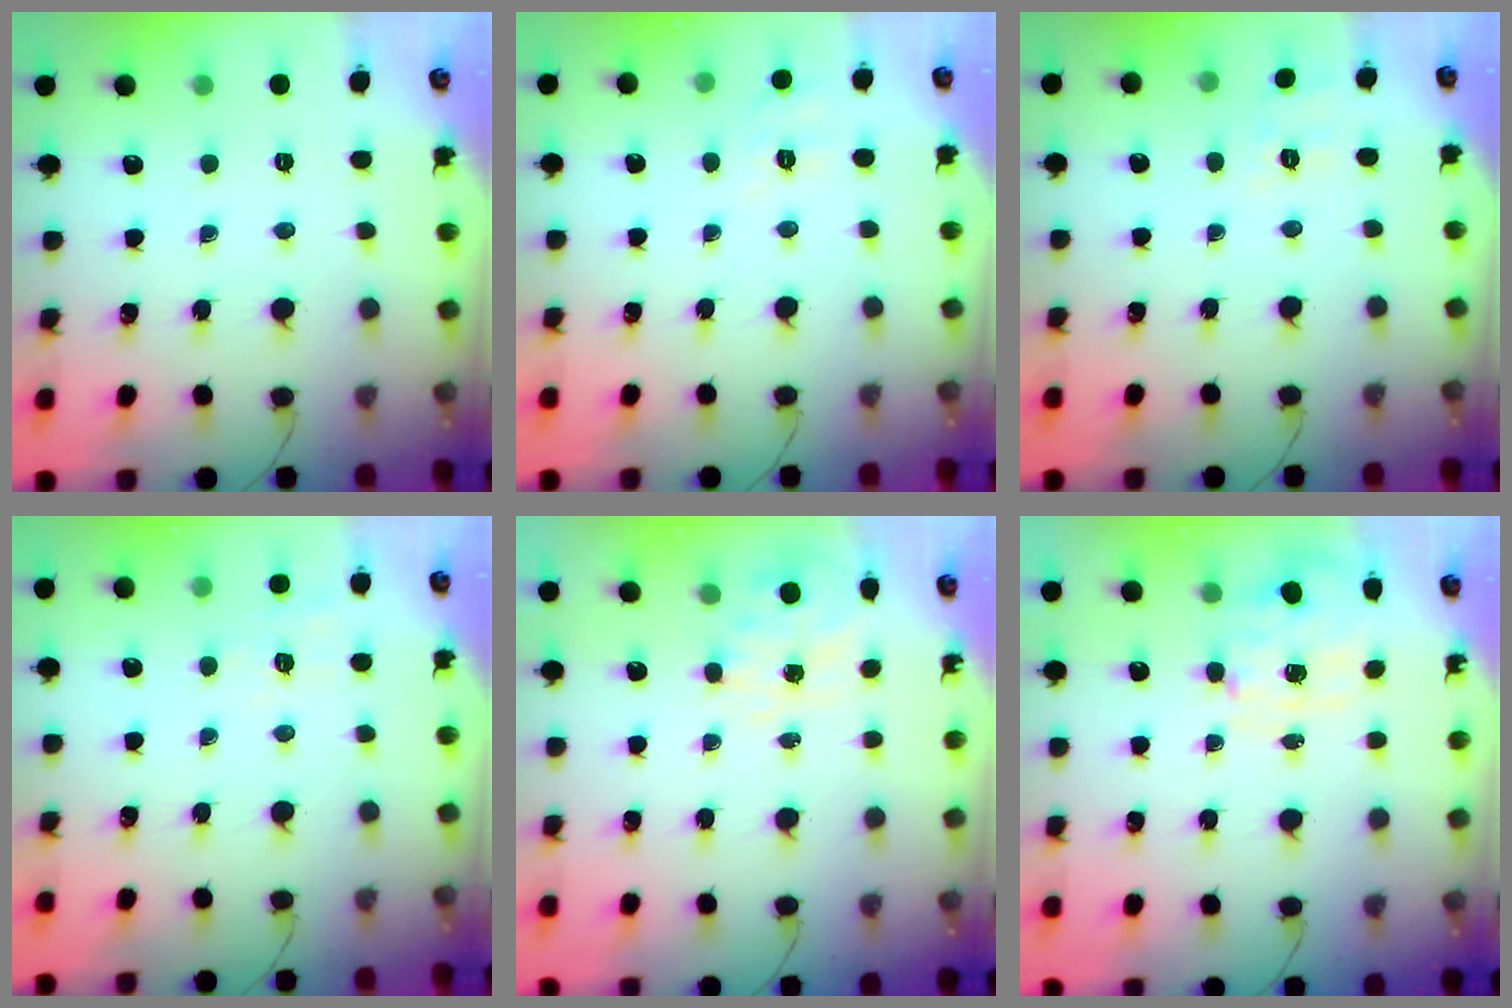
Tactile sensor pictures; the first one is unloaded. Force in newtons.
{"total": 5.8, "press": 5.5, "slide": 2.0}
{"total": 3.4, "press": 2.9, "slide": 1.7}
{"total": 8.5, "press": 8.2, "slide": 2.1}
{"total": 6.2, "press": 6.2, "slide": 0.8}
{"total": 3.8, "press": 3.7, "slide": 0.9}